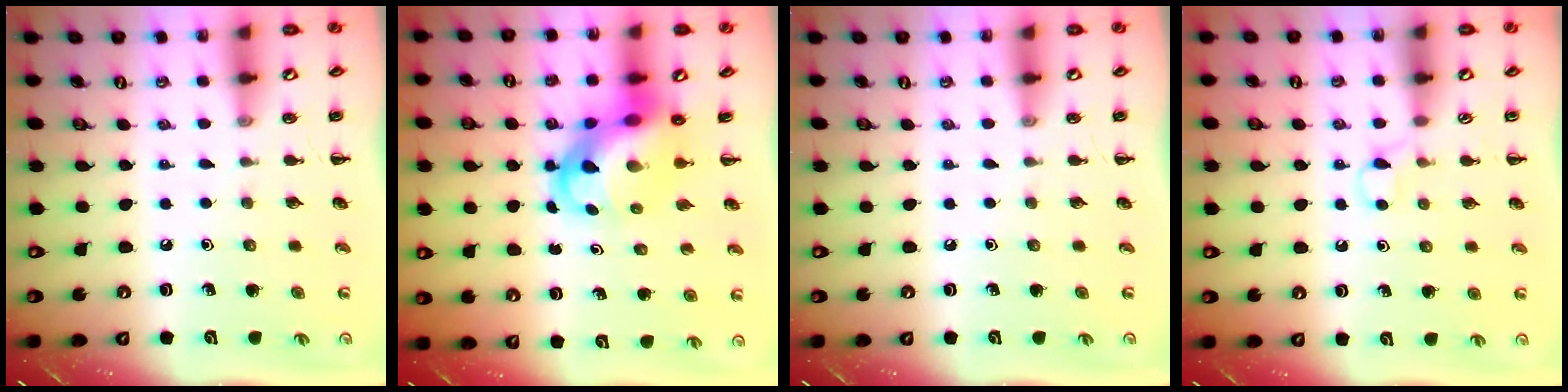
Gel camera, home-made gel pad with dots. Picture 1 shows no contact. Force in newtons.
{"total": 9.1, "press": 8.7, "slide": 2.6}
{"total": 0.0}
{"total": 2.6, "press": 2.5, "slide": 0.9}